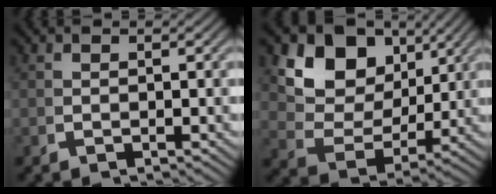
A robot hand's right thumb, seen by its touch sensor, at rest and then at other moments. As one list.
[{"total": 10.6, "force": [3.1, 7.4, 6.9], "torque": [-0.140, -0.015, 0.057]}]